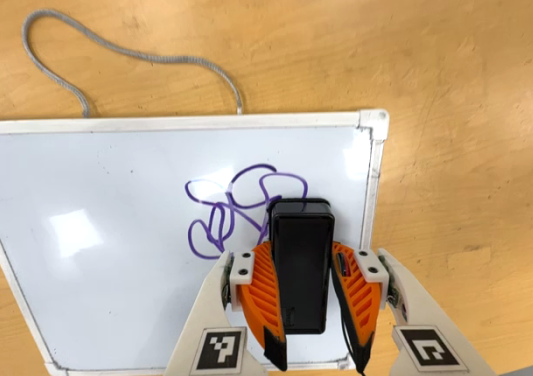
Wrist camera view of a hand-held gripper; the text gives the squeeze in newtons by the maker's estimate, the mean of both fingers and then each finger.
{"total": 9.8, "left": 9.3, "right": 10.4}